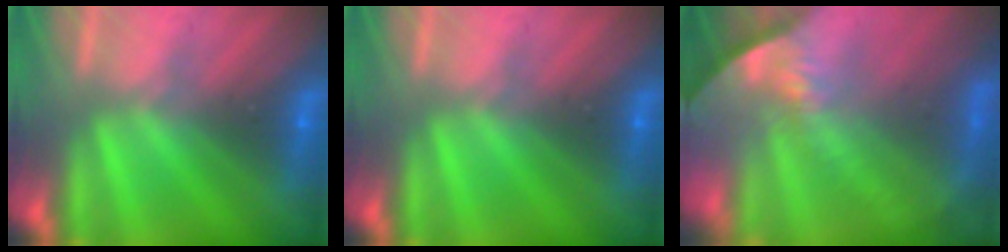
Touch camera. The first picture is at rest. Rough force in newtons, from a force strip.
{"total": 0.0}
{"total": 7.8}